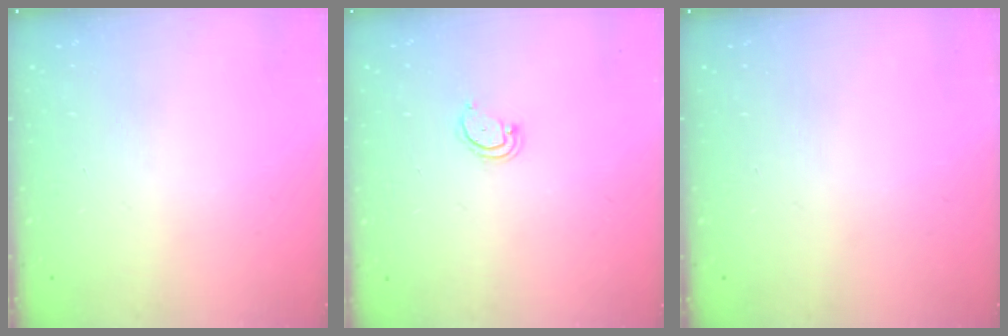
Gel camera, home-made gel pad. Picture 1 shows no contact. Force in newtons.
{"total": 2.3, "press": 2.3, "slide": 0.2}
{"total": 0.0}